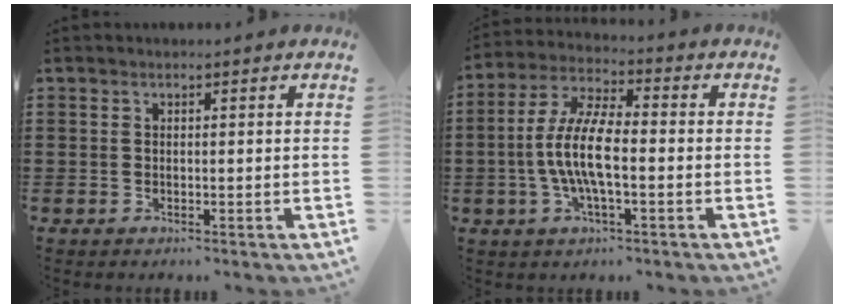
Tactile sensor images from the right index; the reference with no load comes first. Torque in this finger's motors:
{"motor_torque": [2.14, 0.00, 1.05, 0.21]}